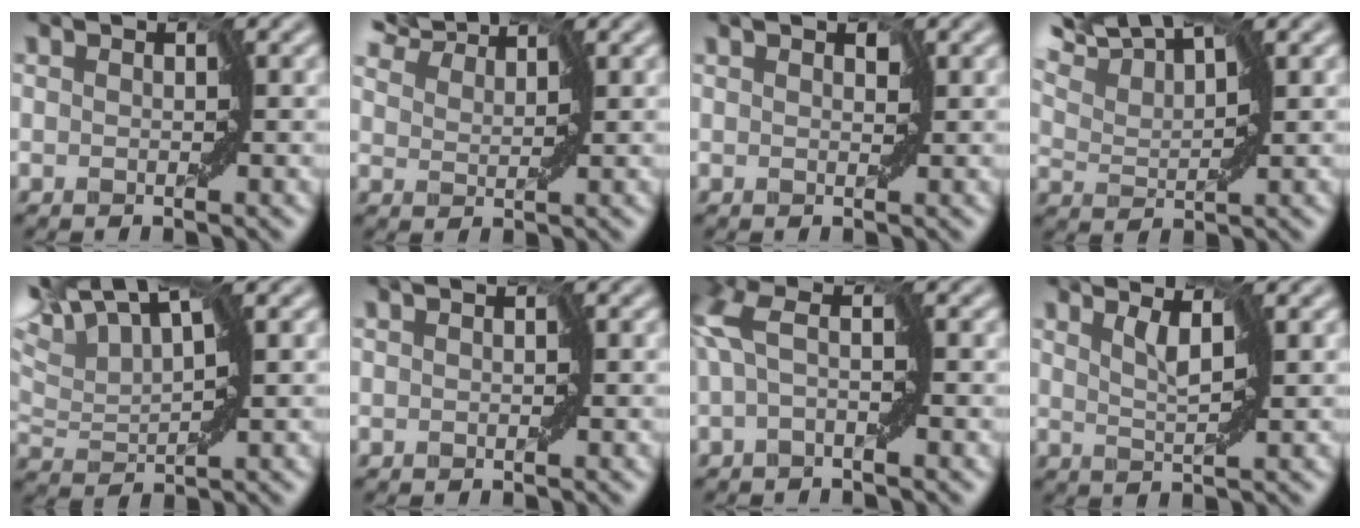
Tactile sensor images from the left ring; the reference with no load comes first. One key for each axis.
{"total": 5.2, "fx": 4.9, "fy": 1.1, "fz": 1.3, "tx": -0.047, "ty": 0.005, "tz": 0.082}
{"total": 0.7, "fx": 0.6, "fy": 0.2, "fz": 0.4, "tx": -0.008, "ty": 0.003, "tz": 0.008}
{"total": 6.3, "fx": 5.9, "fy": 0.6, "fz": 2.2, "tx": -0.068, "ty": 0.020, "tz": 0.091}
{"total": 8.8, "fx": 7.4, "fy": 1.4, "fz": 4.5, "tx": -0.115, "ty": 0.024, "tz": 0.120}
{"total": 0.0}
{"total": 3.5, "fx": 0.2, "fy": 1.0, "fz": 3.4, "tx": -0.088, "ty": 0.018, "tz": -0.007}
{"total": 2.1, "fx": 1.6, "fy": -0.3, "fz": 1.3, "tx": -0.026, "ty": -0.003, "tz": 0.030}